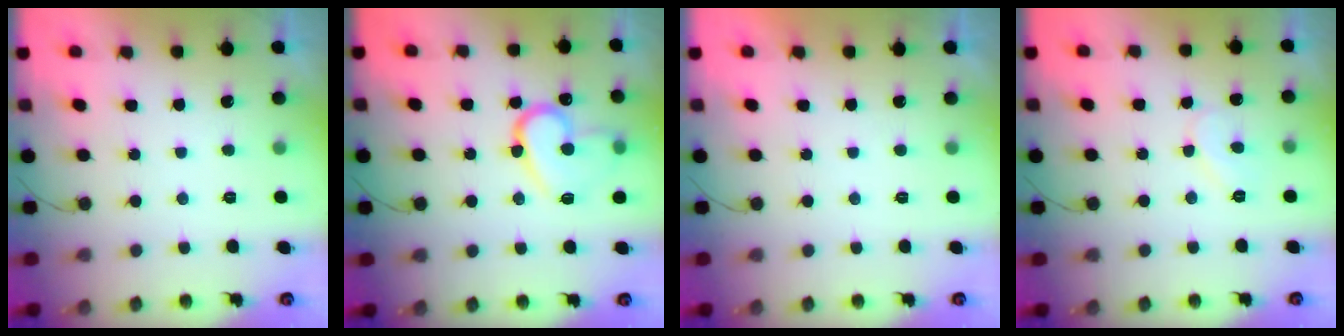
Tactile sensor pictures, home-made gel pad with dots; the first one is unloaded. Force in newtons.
{"total": 13.8, "press": 13.8, "slide": 0.9}
{"total": 1.9, "press": 1.9, "slide": 0.1}
{"total": 5.2, "press": 5.2, "slide": 0.1}